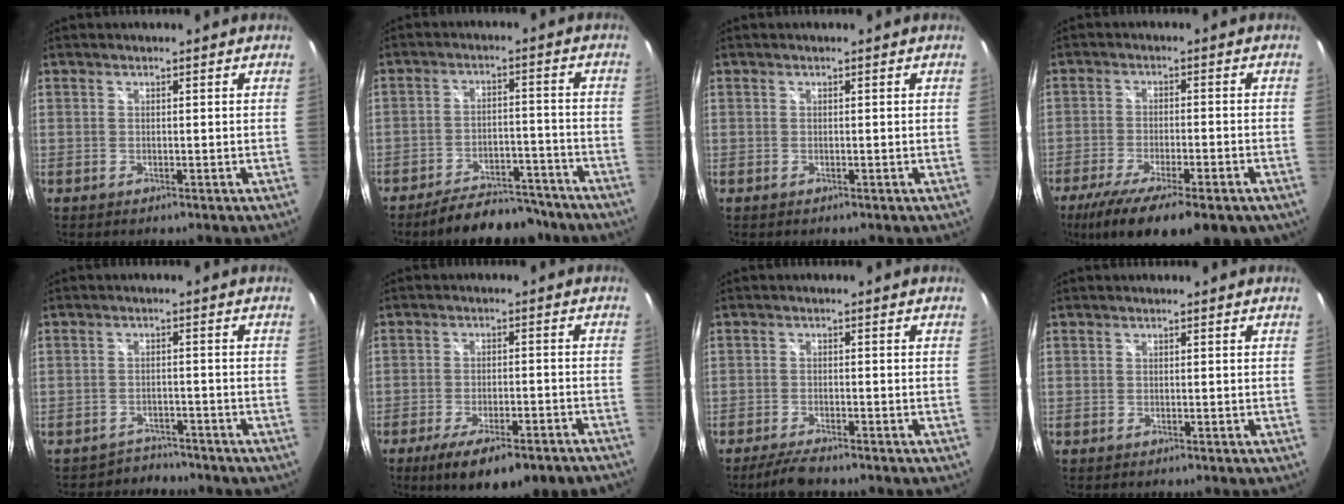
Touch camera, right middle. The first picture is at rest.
{"total": 12.5, "force": [-10.9, 3.9, 4.7], "torque": [-0.093, 0.013, -0.140]}
{"total": 0.0}
{"total": 17.7, "force": [-11.8, 5.4, 12.0], "torque": [-0.225, -0.059, -0.176]}
{"total": 4.4, "force": [-4.0, 2.0, -0.4], "torque": [0.001, 0.010, -0.060]}
{"total": 13.2, "force": [-9.6, 2.6, 8.7], "torque": [-0.160, -0.041, -0.139]}
{"total": 4.2, "force": [-3.6, 0.5, 2.1], "torque": [-0.057, -0.008, -0.067]}
{"total": 0.0}